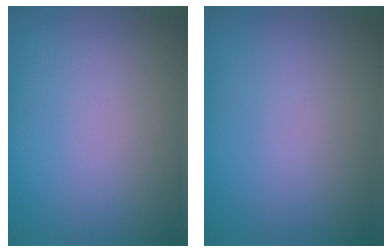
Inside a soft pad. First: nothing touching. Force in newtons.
{"total": 0.0}